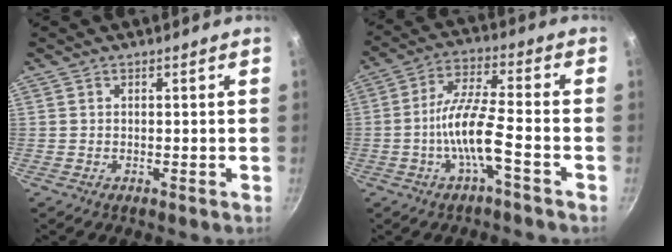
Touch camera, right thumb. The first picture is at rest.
{"total": 9.6, "force": [-3.7, 1.7, 8.7], "torque": [-0.171, 0.034, -0.074]}